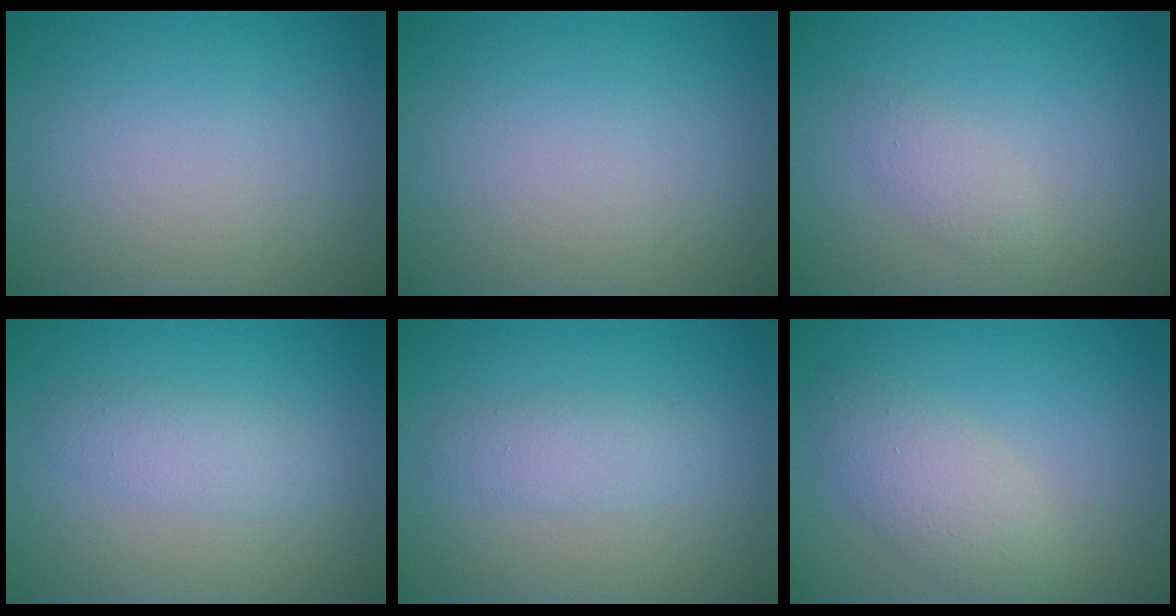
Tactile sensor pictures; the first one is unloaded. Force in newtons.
{"total": 0.0}
{"total": 1.4, "press": 1.4, "slide": 0.1}
{"total": 2.2, "press": 2.2, "slide": 0.2}
{"total": 1.9, "press": 1.9, "slide": 0.1}
{"total": 3.8, "press": 3.8, "slide": 0.3}